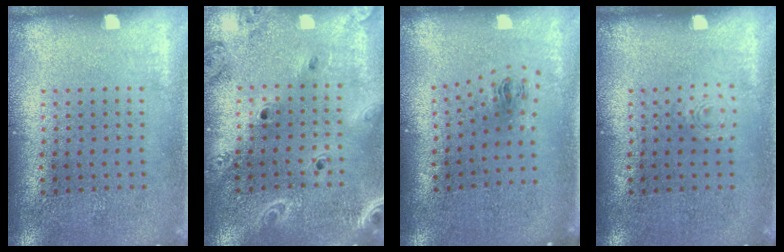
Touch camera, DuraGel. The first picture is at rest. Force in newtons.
{"total": 2.1, "press": 1.9, "slide": 0.9}
{"total": 1.0, "press": 0.4, "slide": 0.9}
{"total": 0.8, "press": 0.8, "slide": 0.2}